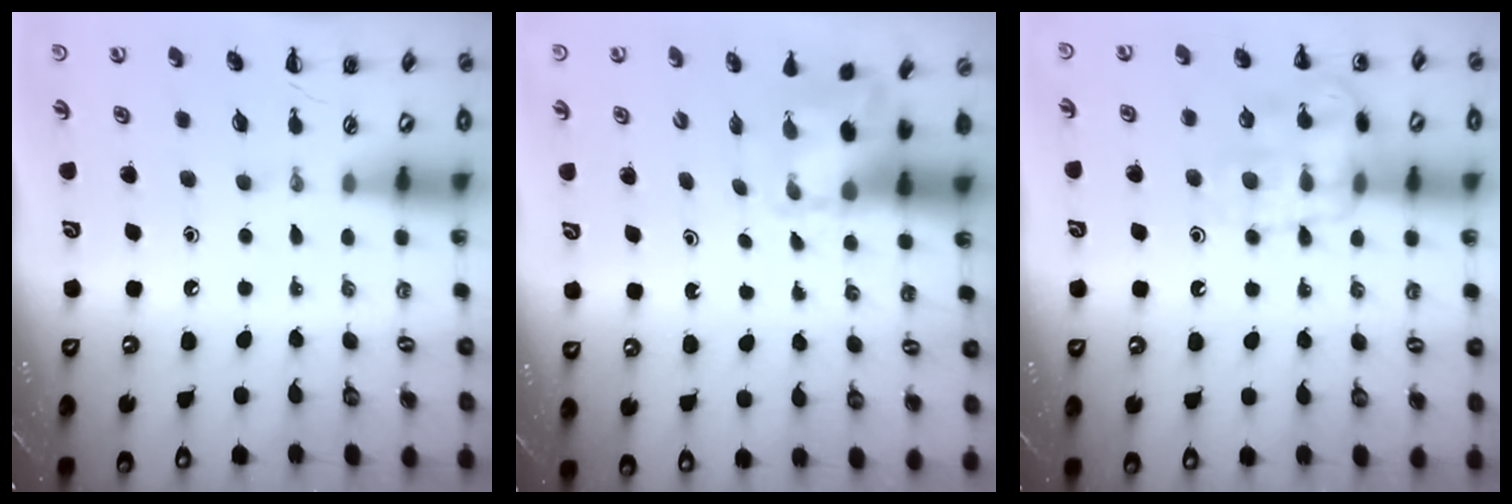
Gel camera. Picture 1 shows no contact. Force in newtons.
{"total": 2.0, "press": 1.9, "slide": 0.7}
{"total": 14.6, "press": 14.6, "slide": 1.1}